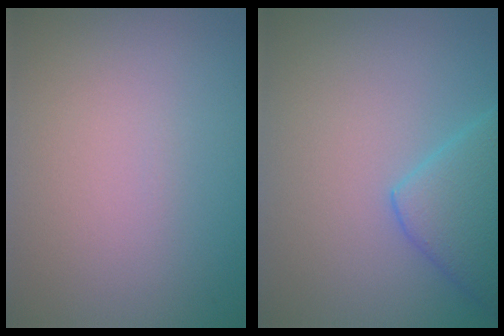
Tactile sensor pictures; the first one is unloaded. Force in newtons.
{"total": 4.2, "press": 4.2, "slide": 0.2}